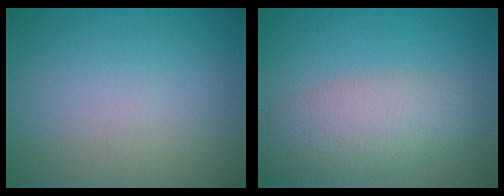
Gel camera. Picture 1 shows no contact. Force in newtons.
{"total": 5.6, "press": 5.6, "slide": 0.3}